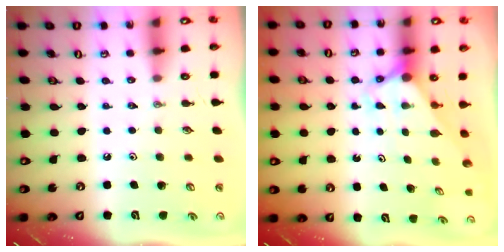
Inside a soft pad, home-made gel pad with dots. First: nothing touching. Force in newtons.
{"total": 2.8, "press": 2.8, "slide": 0.1}